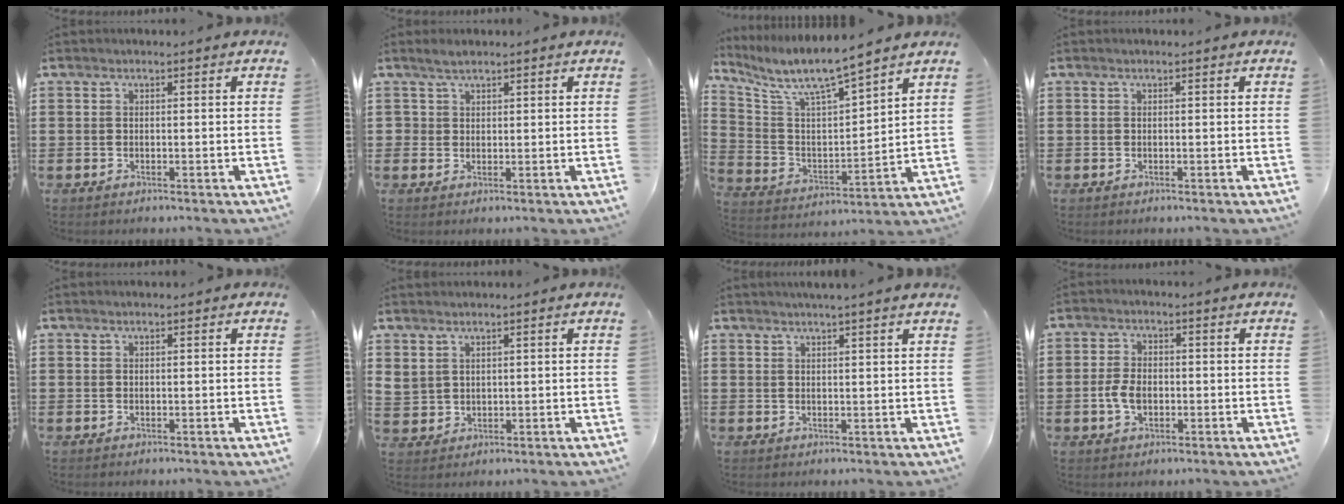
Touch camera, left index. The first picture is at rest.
{"total": 2.0, "force": [1.4, 1.3, 0.5], "torque": [-0.017, 0.007, 0.027]}
{"total": 6.8, "force": [5.9, 0.8, 3.2], "torque": [-0.091, -0.042, 0.094]}
{"total": 0.0}
{"total": 0.0}
{"total": 2.7, "force": [1.8, 1.9, 0.3], "torque": [-0.017, 0.006, 0.034]}
{"total": 1.7, "force": [1.5, -0.4, 0.5], "torque": [-0.011, 0.000, 0.029]}
{"total": 4.0, "force": [-0.8, 2.5, 3.1], "torque": [-0.079, -0.002, -0.021]}